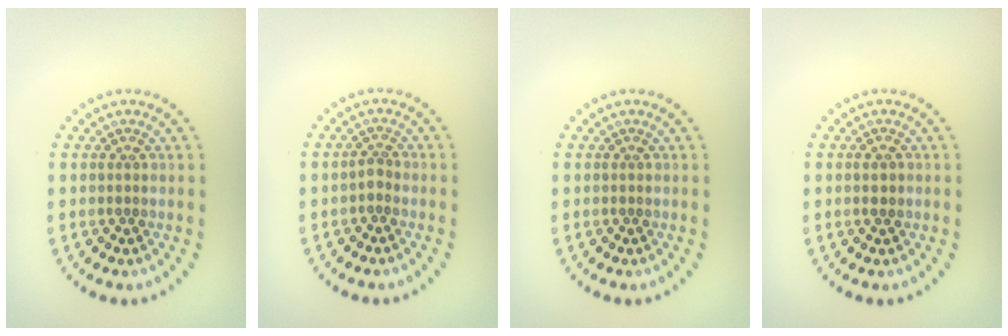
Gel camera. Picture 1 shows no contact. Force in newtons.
{"total": 1.1, "press": 0.8, "slide": 0.7}
{"total": 0.0}
{"total": 1.1, "press": 1.0, "slide": 0.3}